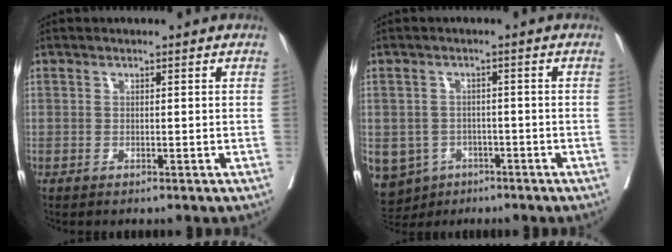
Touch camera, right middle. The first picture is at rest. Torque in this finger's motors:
{"motor_torque": [1.87, -0.29, 1.05, 0.21]}